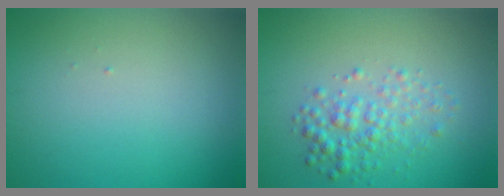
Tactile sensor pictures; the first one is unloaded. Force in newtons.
{"total": 2.8, "press": 2.8, "slide": 0.0}